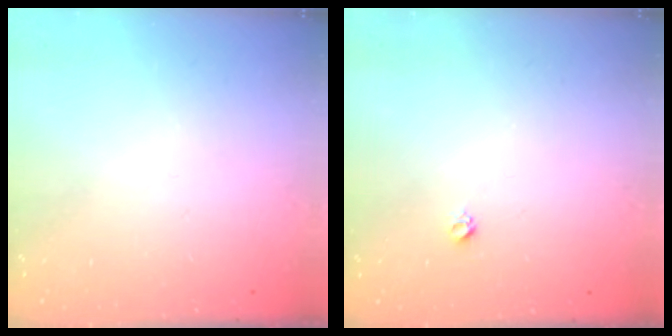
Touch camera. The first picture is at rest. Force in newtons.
{"total": 3.0, "press": 2.9, "slide": 0.4}